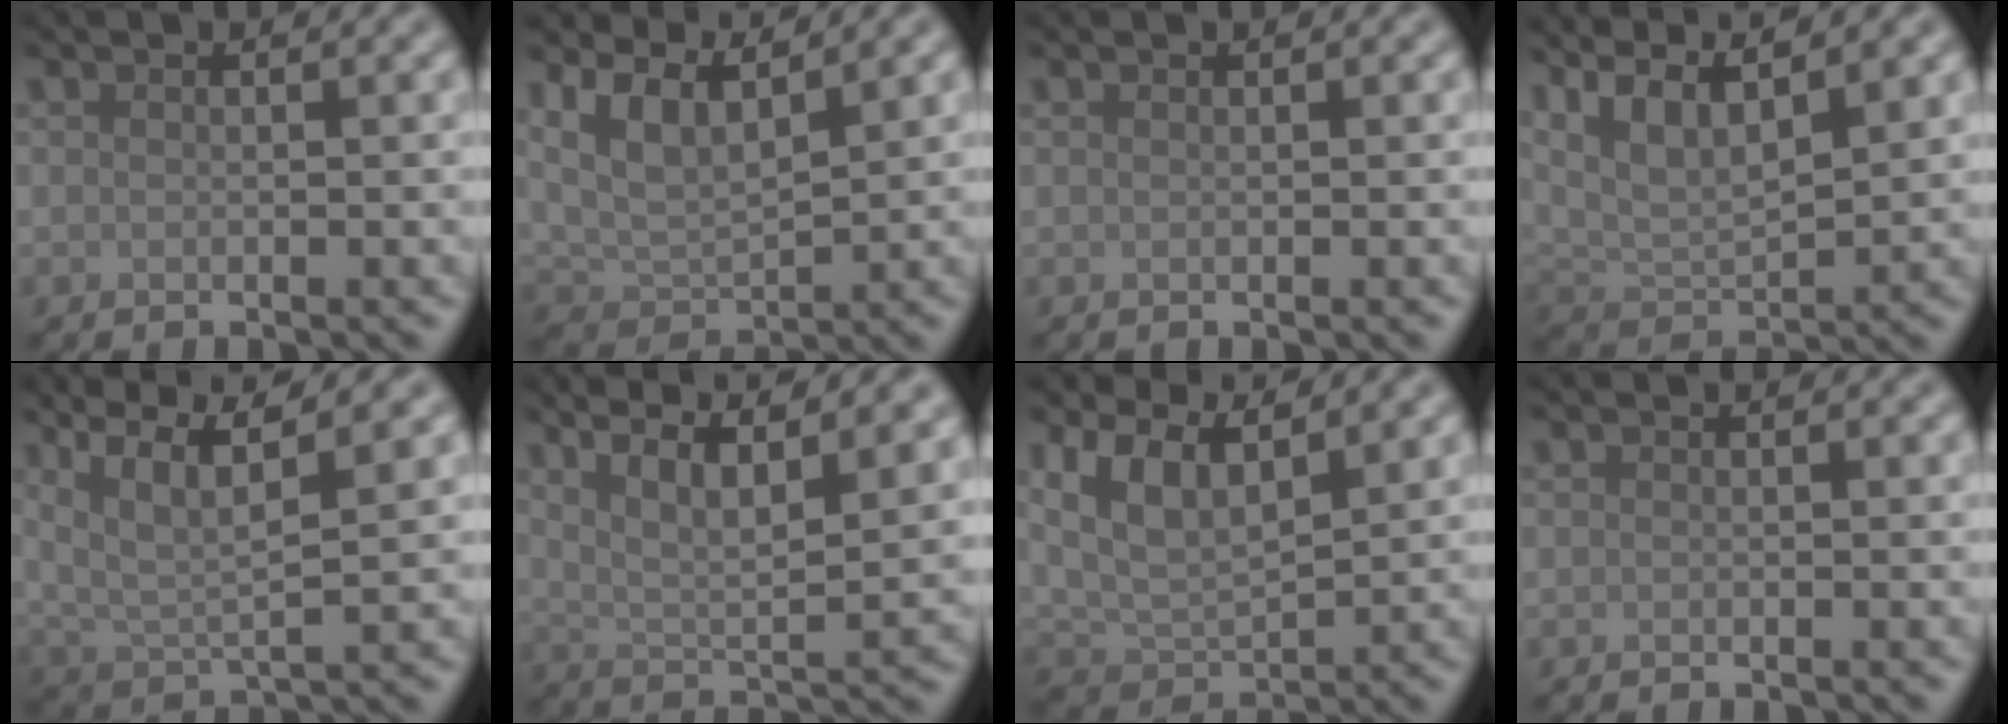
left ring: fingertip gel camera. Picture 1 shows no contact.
{"total": 5.4, "force": [3.4, 2.2, 3.6], "torque": [-0.077, -0.002, 0.069]}
{"total": 0.0}
{"total": 8.0, "force": [5.0, 2.7, 5.6], "torque": [-0.117, 0.015, 0.083]}
{"total": 7.4, "force": [4.3, 2.0, 5.6], "torque": [-0.108, 0.011, 0.079]}
{"total": 9.8, "force": [6.0, 2.5, 7.3], "torque": [-0.108, 0.025, 0.077]}
{"total": 6.4, "force": [3.8, 3.0, 4.3], "torque": [-0.091, -0.001, 0.072]}
{"total": 0.0}